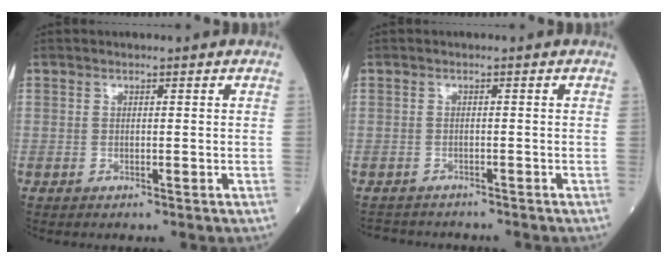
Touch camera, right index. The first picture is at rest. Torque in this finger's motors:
{"motor_torque": [-0.29, -0.04, -1.04, -0.21]}